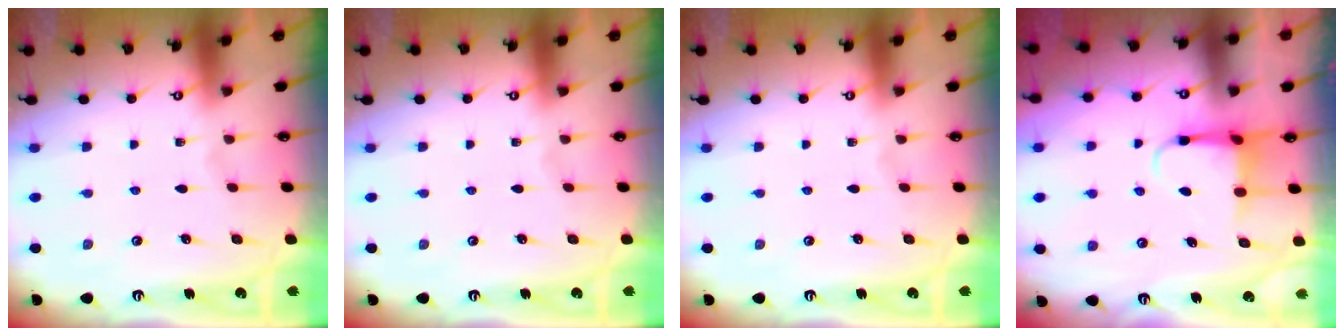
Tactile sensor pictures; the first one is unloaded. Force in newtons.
{"total": 0.0}
{"total": 0.0}
{"total": 4.1, "press": 4.1, "slide": 0.5}